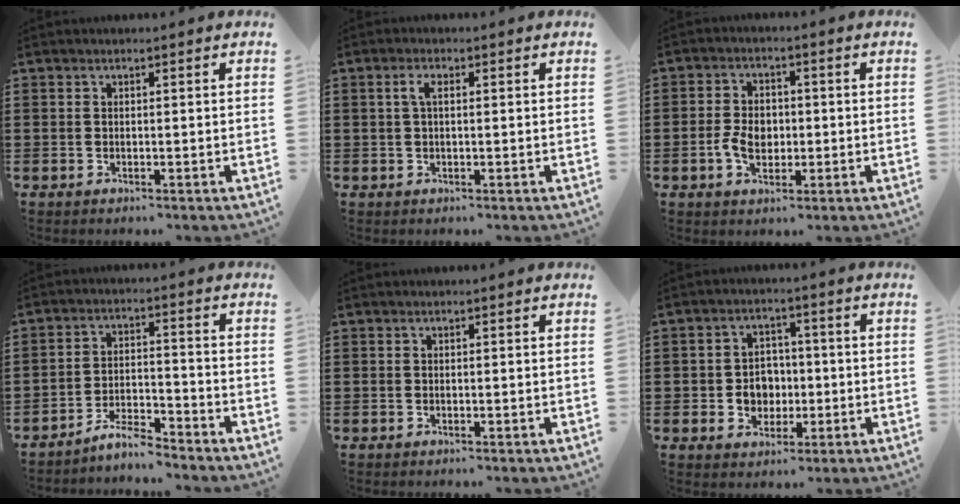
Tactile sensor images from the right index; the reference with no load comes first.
{"total": 2.0, "force": [0.4, 0.7, 1.8], "torque": [-0.038, 0.007, 0.004]}
{"total": 4.5, "force": [-0.8, 3.3, 3.0], "torque": [-0.061, 0.003, -0.019]}
{"total": 5.1, "force": [-4.8, 0.5, 1.6], "torque": [-0.035, 0.005, -0.095]}
{"total": 0.0}
{"total": 4.7, "force": [-0.5, 4.2, 1.9], "torque": [-0.040, 0.008, -0.013]}